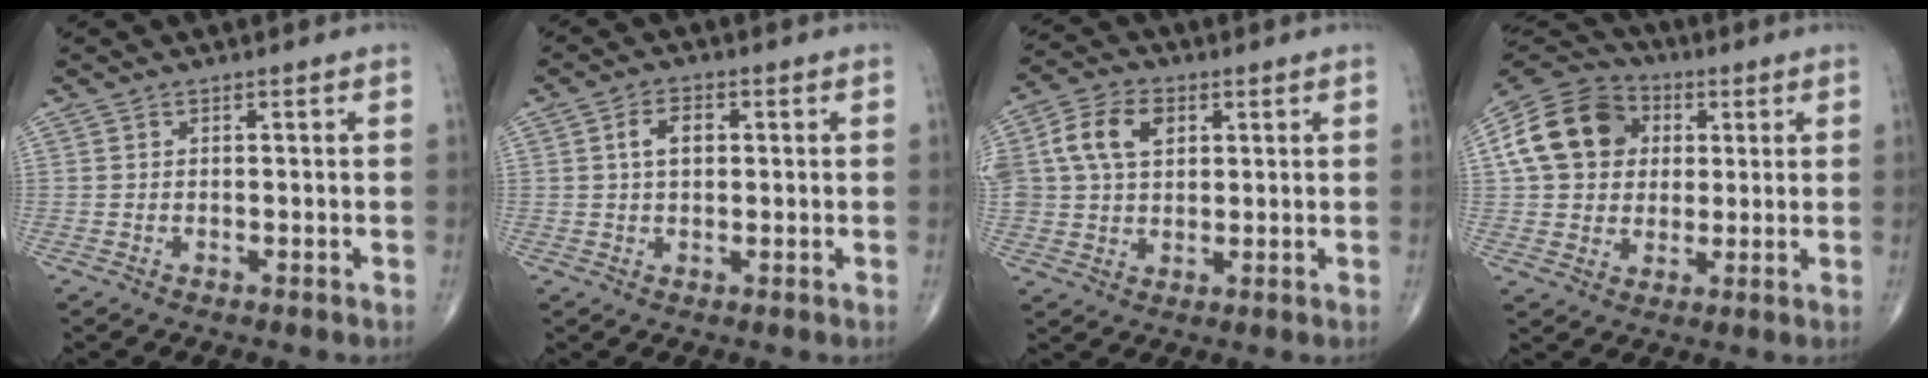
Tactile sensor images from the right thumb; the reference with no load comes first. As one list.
[{"total": 4.6, "force": [0.9, 2.8, 3.5], "torque": [-0.060, 0.007, 0.014]}, {"total": 10.8, "force": [3.2, 7.4, 7.2], "torque": [-0.129, 0.008, 0.059]}, {"total": 16.1, "force": [3.4, 13.1, 8.7], "torque": [-0.149, 0.015, 0.052]}]